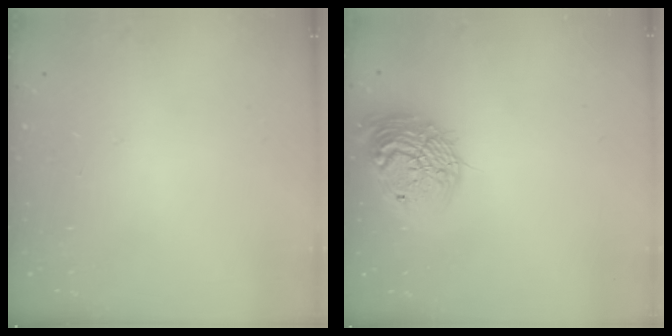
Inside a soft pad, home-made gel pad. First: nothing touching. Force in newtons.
{"total": 17.0, "press": 17.0, "slide": 0.6}